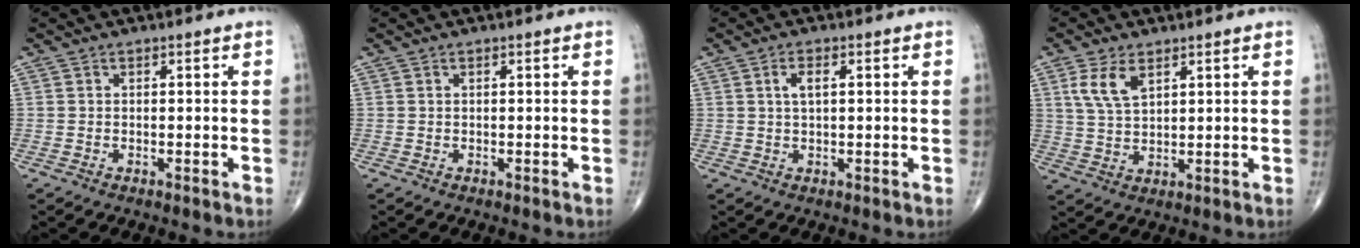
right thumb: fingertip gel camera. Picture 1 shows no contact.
{"total": 0.0}
{"total": 2.9, "force": [0.8, 1.2, 2.5], "torque": [-0.049, 0.004, 0.016]}
{"total": 6.3, "force": [3.1, 3.1, 4.5], "torque": [-0.088, -0.008, 0.069]}